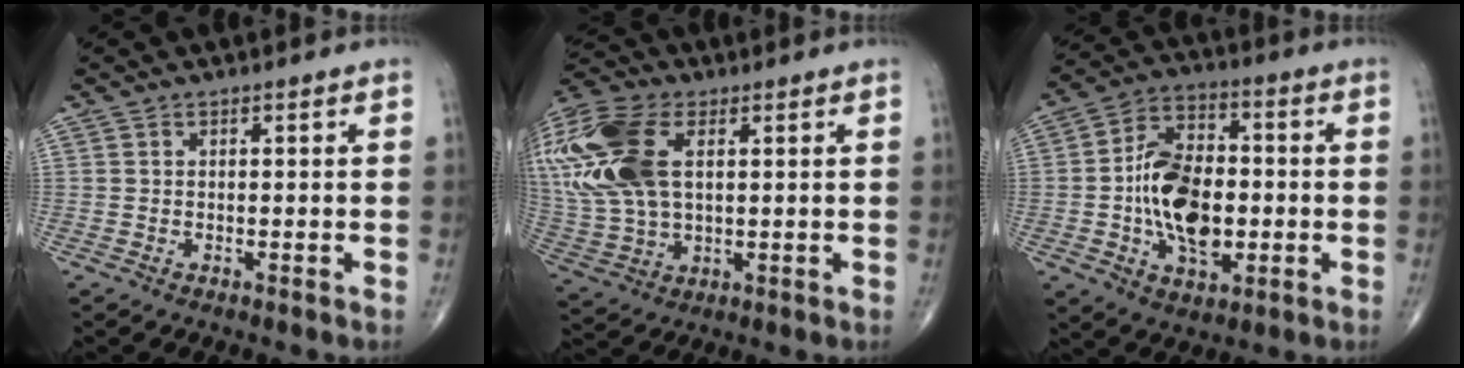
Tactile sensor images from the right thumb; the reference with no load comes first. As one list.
[{"total": 24.9, "force": [6.7, 14.8, 18.8], "torque": [-0.466, 0.020, 0.132]}, {"total": 16.1, "force": [-1.6, 9.9, 12.7], "torque": [-0.199, 0.020, -0.025]}]